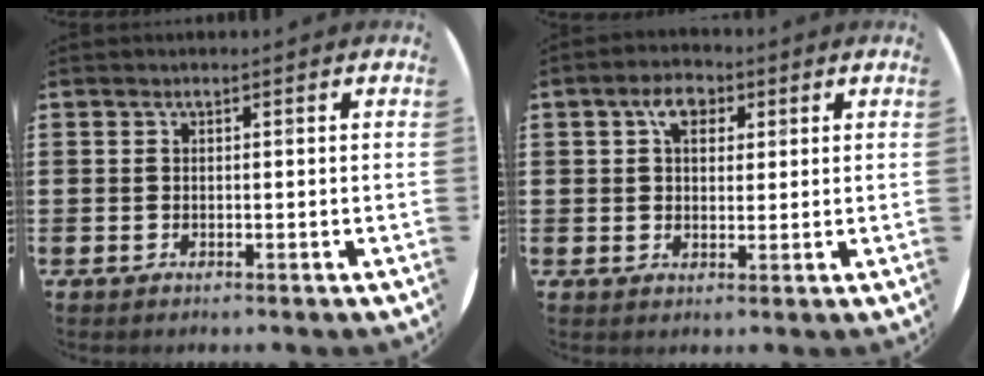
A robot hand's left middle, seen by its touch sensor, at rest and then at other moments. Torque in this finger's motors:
{"motor_torque": [0.42, -0.25, 0.11, 0.09]}